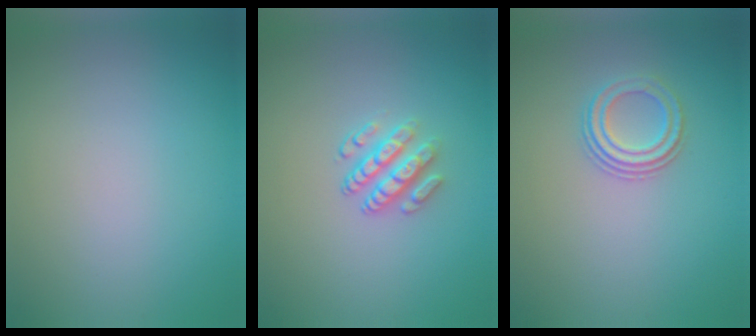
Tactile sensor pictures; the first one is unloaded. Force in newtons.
{"total": 2.9, "press": 2.5, "slide": 1.5}
{"total": 2.6, "press": 2.3, "slide": 1.2}